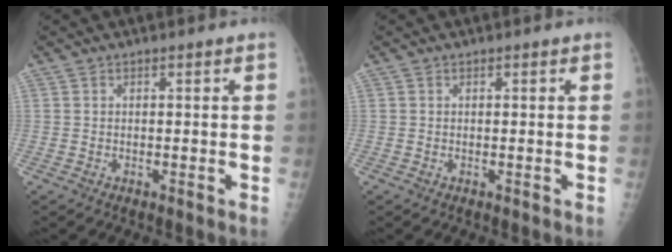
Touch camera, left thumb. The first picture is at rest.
{"total": 0.0}